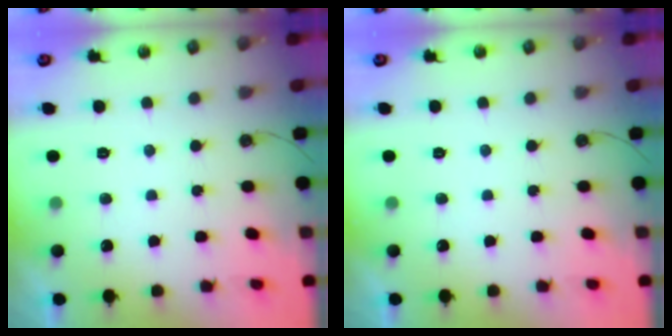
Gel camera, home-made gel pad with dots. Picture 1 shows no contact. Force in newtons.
{"total": 0.0}